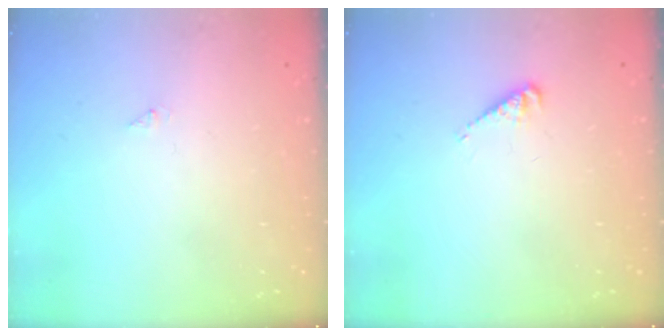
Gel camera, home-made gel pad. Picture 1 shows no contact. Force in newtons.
{"total": 1.7, "press": 1.7, "slide": 0.4}